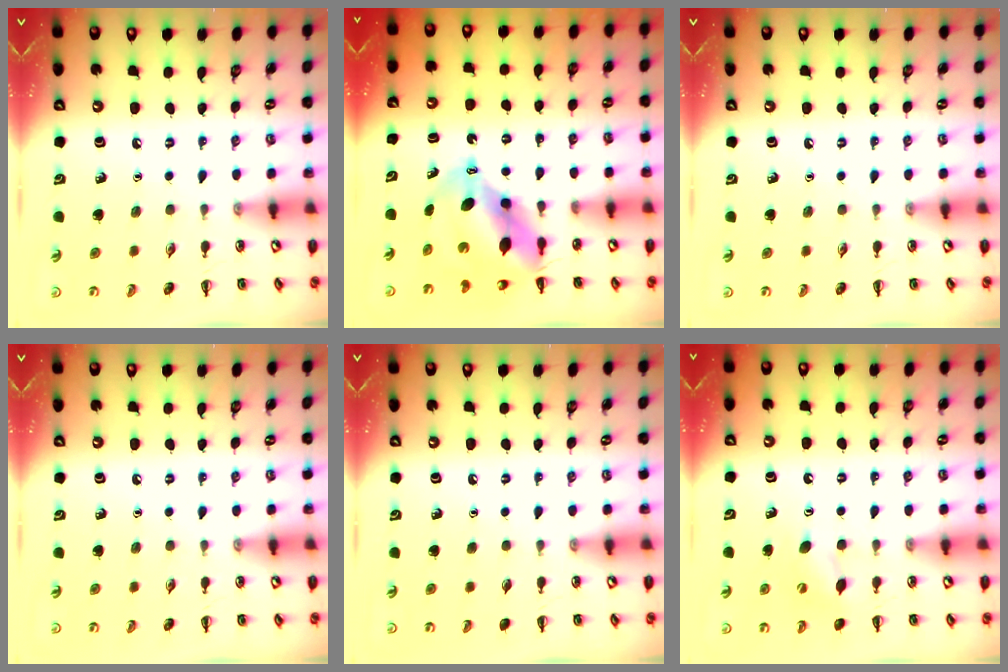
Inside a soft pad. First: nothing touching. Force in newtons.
{"total": 9.9, "press": 9.6, "slide": 2.6}
{"total": 0.0}
{"total": 0.0}
{"total": 0.0}
{"total": 6.4, "press": 6.2, "slide": 1.3}